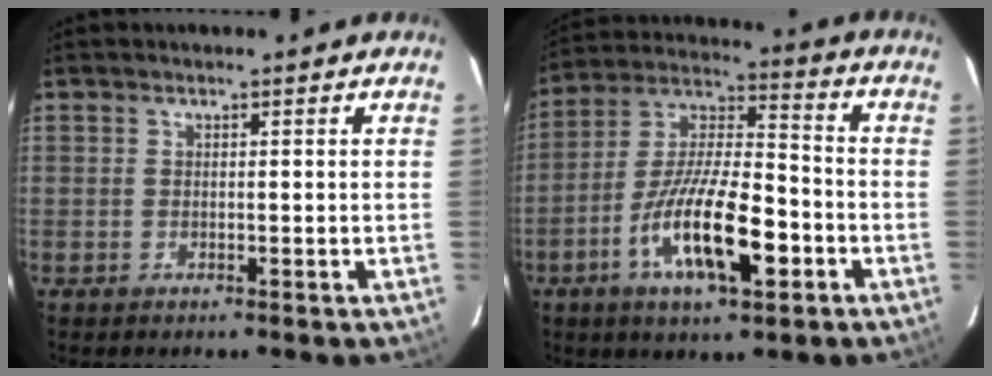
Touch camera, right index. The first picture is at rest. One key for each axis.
{"total": 16.9, "fx": -6.8, "fy": 5.2, "fz": 14.6, "tx": -0.279, "ty": -0.004, "tz": -0.122}